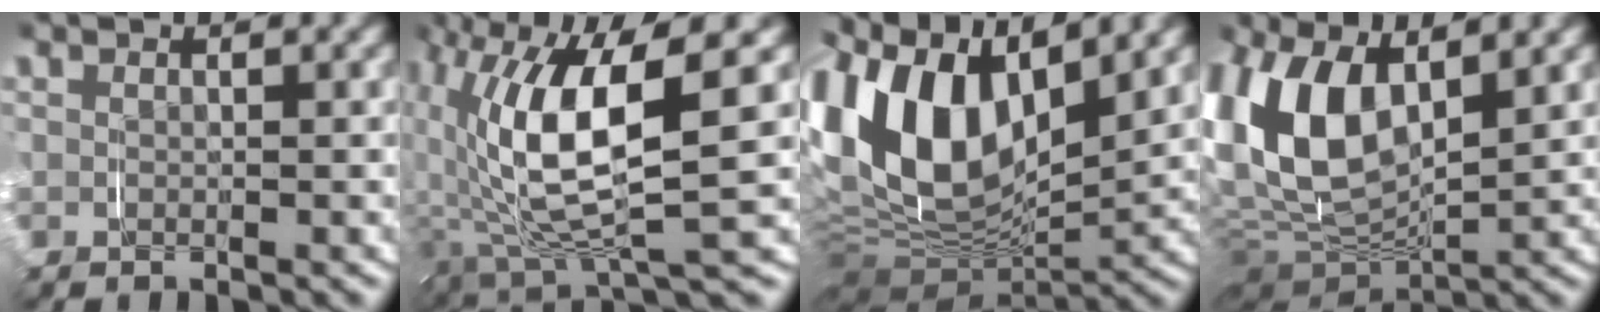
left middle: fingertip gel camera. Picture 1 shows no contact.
{"total": 11.1, "force": [1.4, 4.7, 10.0], "torque": [-0.187, -0.004, 0.028]}
{"total": 16.8, "force": [2.8, 10.6, 12.7], "torque": [-0.262, -0.003, 0.047]}
{"total": 11.8, "force": [1.8, 7.6, 8.8], "torque": [-0.223, -0.014, 0.039]}